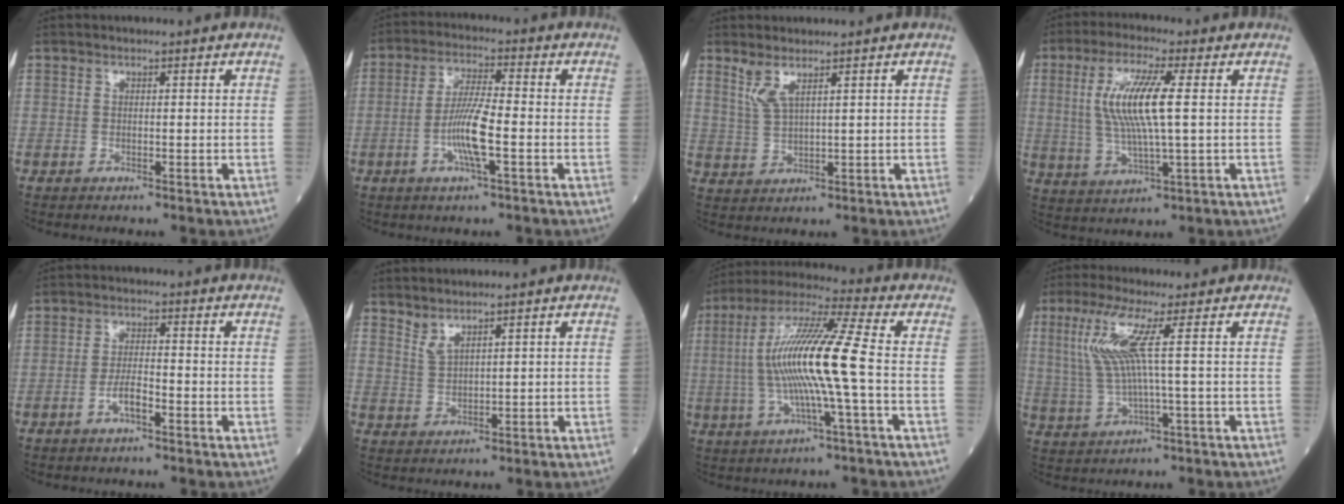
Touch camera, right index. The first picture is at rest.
{"total": 7.5, "force": [-2.2, 0.5, 7.2], "torque": [-0.143, -0.003, -0.047]}
{"total": 3.4, "force": [2.2, 0.4, 2.5], "torque": [-0.063, 0.000, 0.053]}
{"total": 10.4, "force": [1.7, 1.1, 10.2], "torque": [-0.215, 0.002, 0.033]}
{"total": 3.3, "force": [-1.7, 0.7, 2.7], "torque": [-0.052, 0.003, -0.035]}
{"total": 2.2, "force": [2.0, 0.1, 1.0], "torque": [-0.024, -0.008, 0.046]}
{"total": 14.9, "force": [-0.9, -0.2, 14.8], "torque": [-0.294, 0.010, -0.026]}
{"total": 7.8, "force": [1.9, -0.6, 7.6], "torque": [-0.173, 0.006, 0.042]}